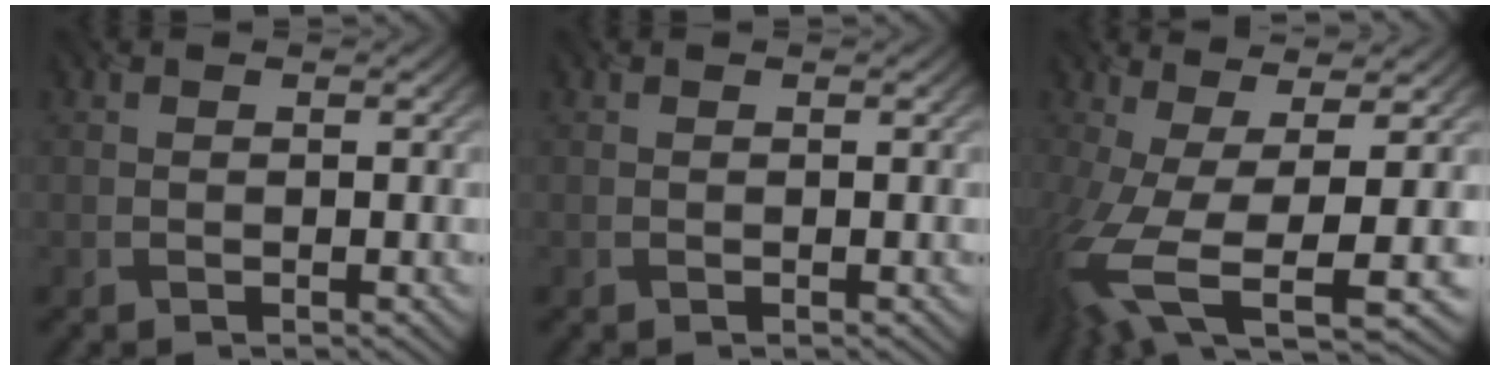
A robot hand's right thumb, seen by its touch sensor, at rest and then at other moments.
{"total": 0.0}
{"total": 12.0, "force": [-3.2, 3.8, 10.9], "torque": [-0.248, -0.022, -0.044]}